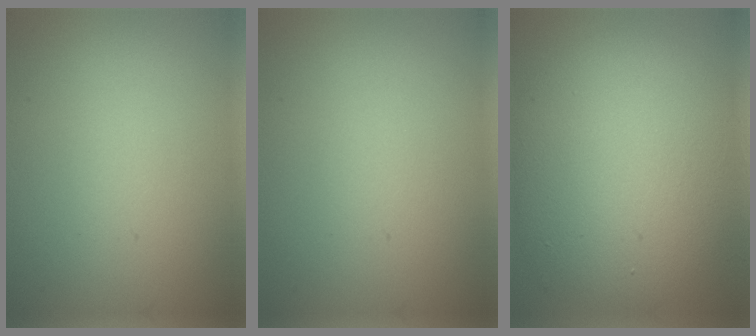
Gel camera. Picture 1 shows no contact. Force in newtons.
{"total": 0.0}
{"total": 10.6, "press": 10.6, "slide": 0.5}